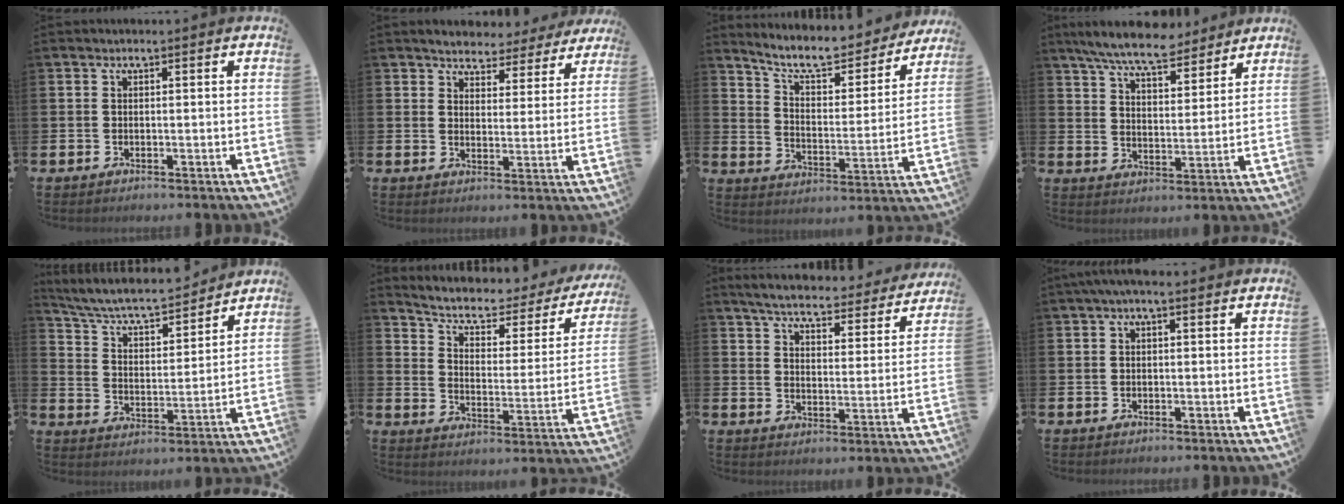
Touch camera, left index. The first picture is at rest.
{"total": 4.0, "force": [3.8, 1.2, -0.1], "torque": [-0.017, -0.026, 0.064]}
{"total": 8.6, "force": [7.8, 2.0, 3.0], "torque": [-0.083, -0.059, 0.131]}
{"total": 8.3, "force": [7.6, 1.5, 3.1], "torque": [-0.083, -0.033, 0.138]}
{"total": 6.9, "force": [6.3, 1.4, 2.2], "torque": [-0.079, -0.048, 0.105]}
{"total": 5.4, "force": [4.4, 2.2, 2.4], "torque": [-0.069, -0.035, 0.065]}
{"total": 5.5, "force": [5.2, 0.6, 1.6], "torque": [-0.051, -0.039, 0.085]}
{"total": 1.2, "force": [0.5, 0.4, 1.0], "torque": [-0.020, 0.005, 0.007]}